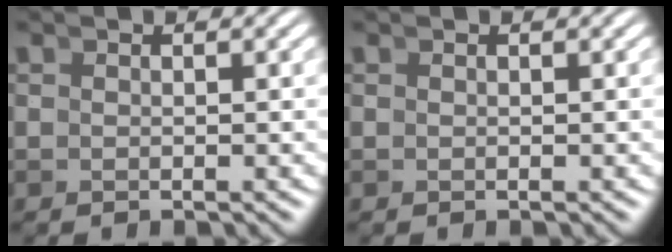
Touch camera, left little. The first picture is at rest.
{"total": 0.0}